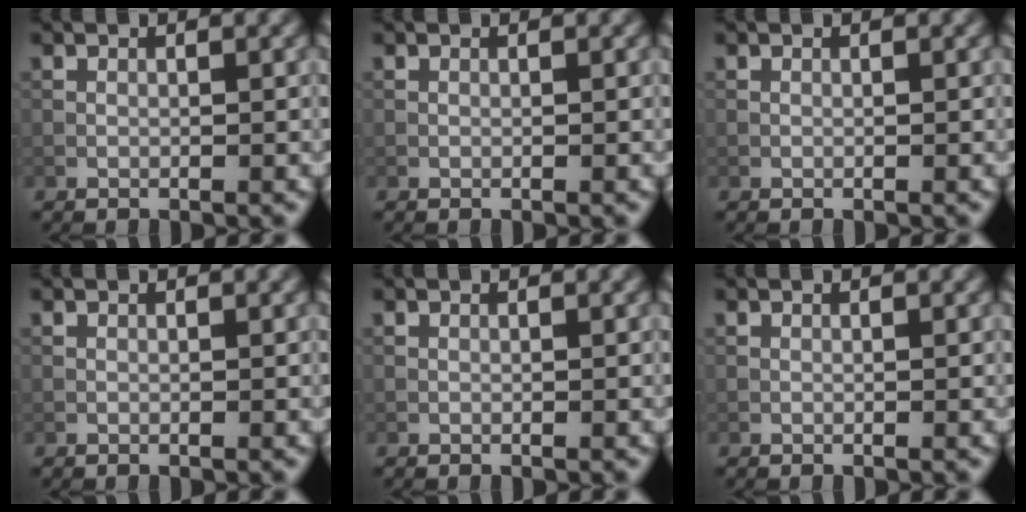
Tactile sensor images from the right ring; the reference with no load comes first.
{"total": 0.0}
{"total": 0.0}
{"total": 0.0}
{"total": 0.0}
{"total": 0.0}